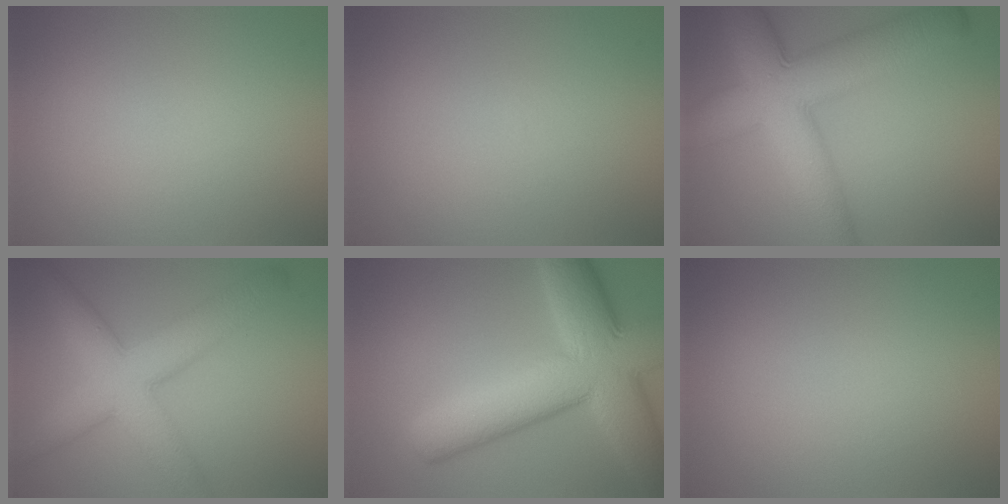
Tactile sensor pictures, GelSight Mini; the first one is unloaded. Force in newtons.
{"total": 0.0}
{"total": 10.8, "press": 10.8, "slide": 0.3}
{"total": 7.0, "press": 7.0, "slide": 0.1}
{"total": 12.0, "press": 12.0, "slide": 0.4}
{"total": 0.0}